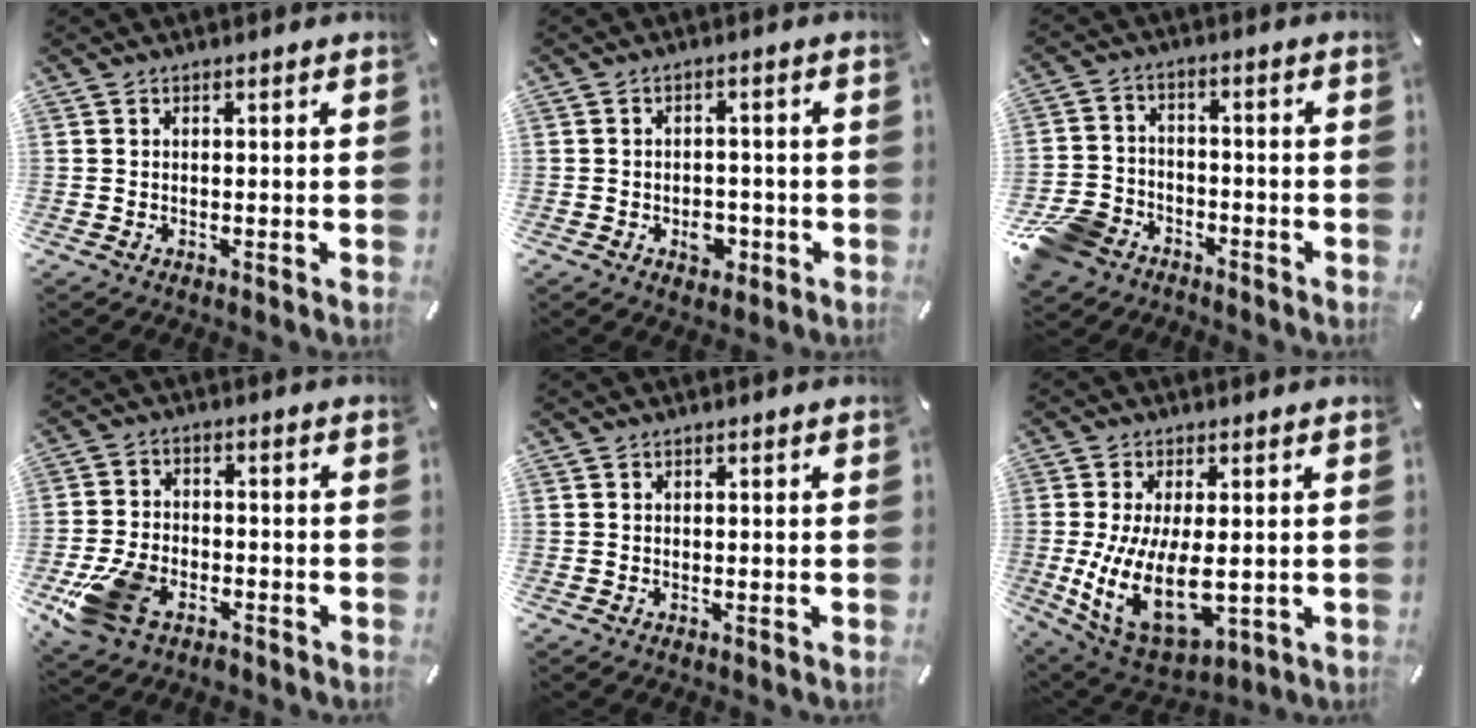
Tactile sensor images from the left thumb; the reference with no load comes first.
{"total": 4.7, "force": [-1.8, 3.4, 2.8], "torque": [-0.035, 0.006, -0.029]}
{"total": 9.2, "force": [-6.4, 6.2, 2.2], "torque": [-0.049, 0.047, -0.122]}
{"total": 10.6, "force": [-5.6, 6.6, 6.1], "torque": [-0.128, 0.023, -0.098]}
{"total": 0.0}
{"total": 16.2, "force": [-0.9, 9.0, 13.4], "torque": [-0.265, -0.021, -0.008]}